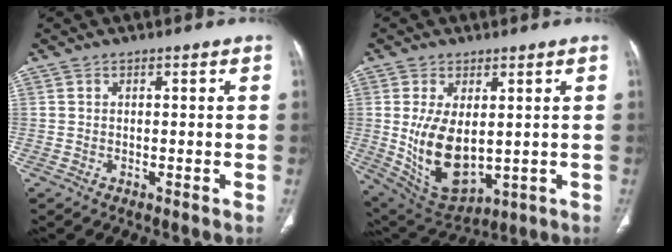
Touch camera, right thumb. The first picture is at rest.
{"total": 13.2, "force": [0.2, 7.3, 10.9], "torque": [-0.190, -0.015, 0.034]}